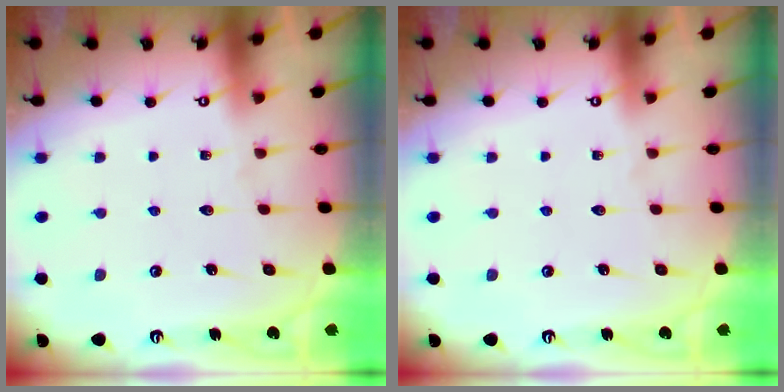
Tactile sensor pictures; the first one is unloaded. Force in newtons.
{"total": 0.0}